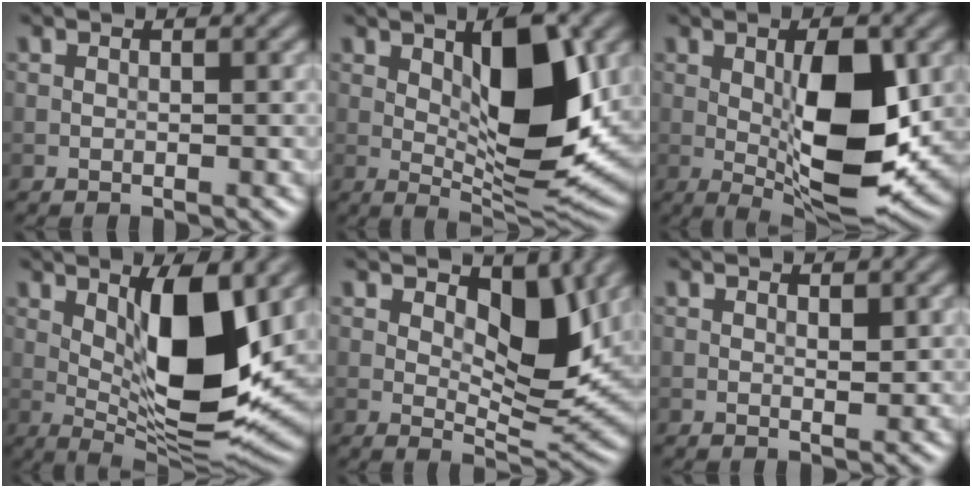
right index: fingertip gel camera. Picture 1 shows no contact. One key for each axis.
{"total": 10.2, "fx": 1.8, "fy": 3.8, "fz": 9.3, "tx": -0.138, "ty": -0.004, "tz": 0.033}
{"total": 9.3, "fx": 0.3, "fy": 3.3, "fz": 8.7, "tx": -0.138, "ty": -0.011, "tz": 0.012}
{"total": 10.9, "fx": 1.9, "fy": 3.7, "fz": 10.1, "tx": -0.162, "ty": -0.010, "tz": 0.037}
{"total": 6.8, "fx": 2.3, "fy": 3.3, "fz": 5.5, "tx": -0.075, "ty": -0.014, "tz": 0.038}
{"total": 0.8, "fx": 0.5, "fy": 0.3, "fz": 0.6, "tx": -0.010, "ty": -0.005, "tz": 0.009}